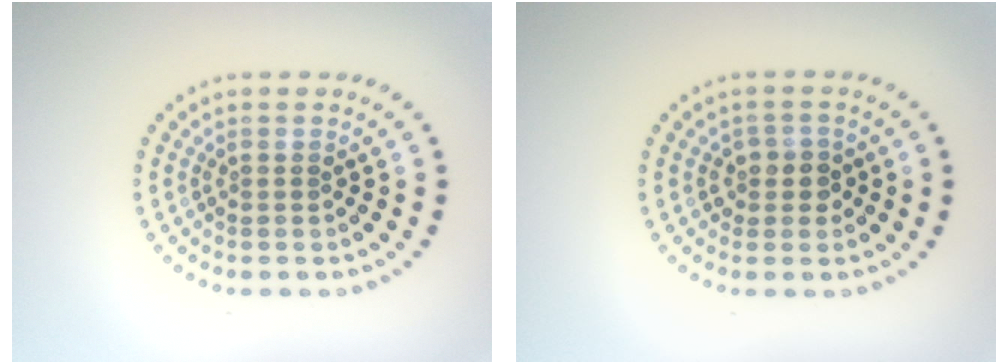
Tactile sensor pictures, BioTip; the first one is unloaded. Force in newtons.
{"total": 1.8, "press": 1.7, "slide": 0.8}